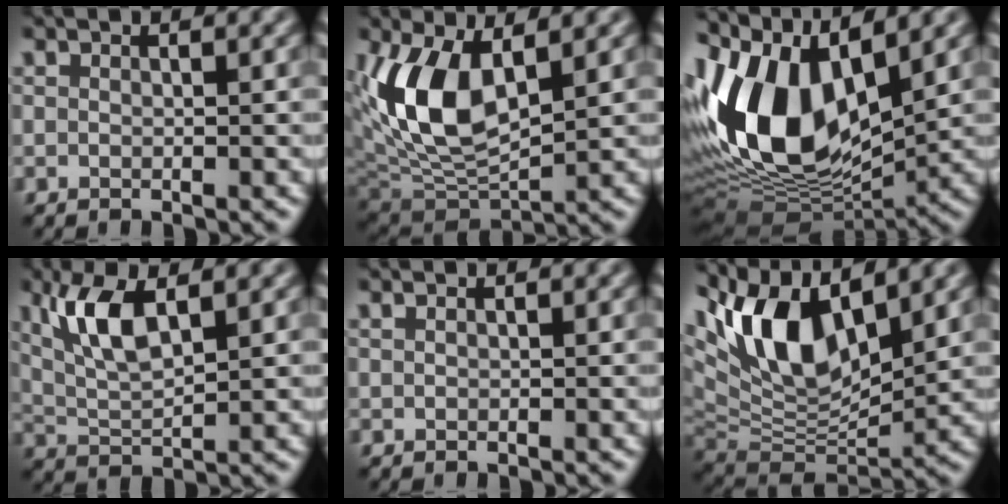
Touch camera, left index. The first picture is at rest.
{"total": 8.8, "force": [1.8, 4.7, 7.2], "torque": [-0.154, -0.009, 0.037]}
{"total": 13.7, "force": [1.5, 7.3, 11.5], "torque": [-0.233, 0.002, 0.020]}
{"total": 4.8, "force": [1.8, 1.8, 4.1], "torque": [-0.095, 0.001, 0.040]}
{"total": 0.0}
{"total": 11.0, "force": [5.2, 4.9, 8.4], "torque": [-0.167, 0.008, 0.099]}